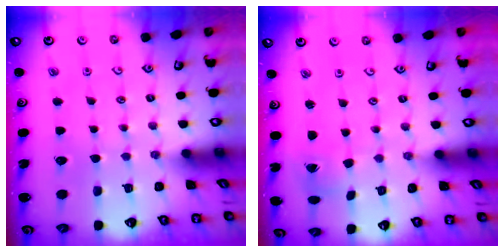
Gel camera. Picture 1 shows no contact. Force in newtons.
{"total": 0.5, "press": 0.5, "slide": 0.1}